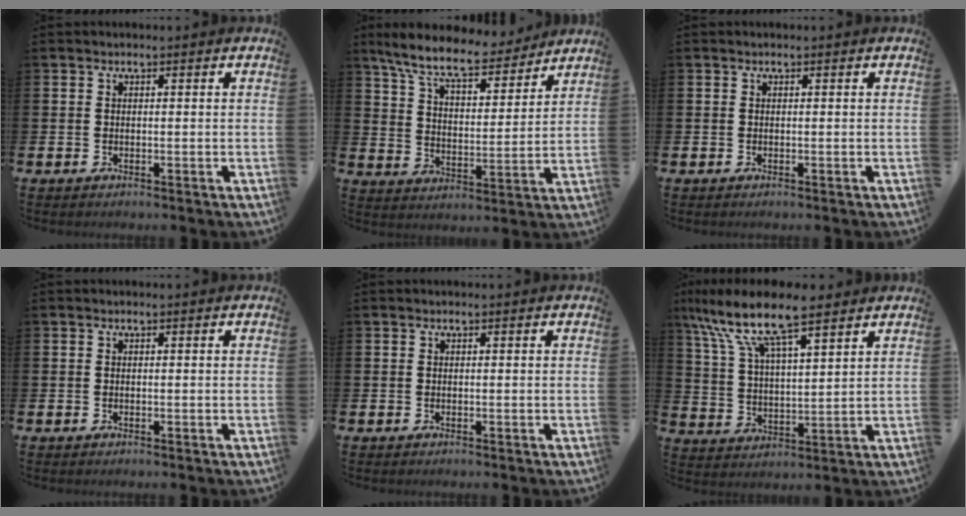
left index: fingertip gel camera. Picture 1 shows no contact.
{"total": 9.3, "force": [8.3, 1.9, 3.8], "torque": [-0.104, -0.049, 0.145]}
{"total": 0.0}
{"total": 0.0}
{"total": 0.0}
{"total": 10.6, "force": [8.6, 2.5, 5.8], "torque": [-0.150, -0.031, 0.152]}